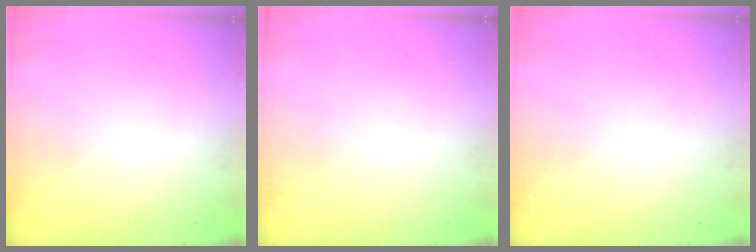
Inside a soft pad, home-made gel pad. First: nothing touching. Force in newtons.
{"total": 0.0}
{"total": 0.0}